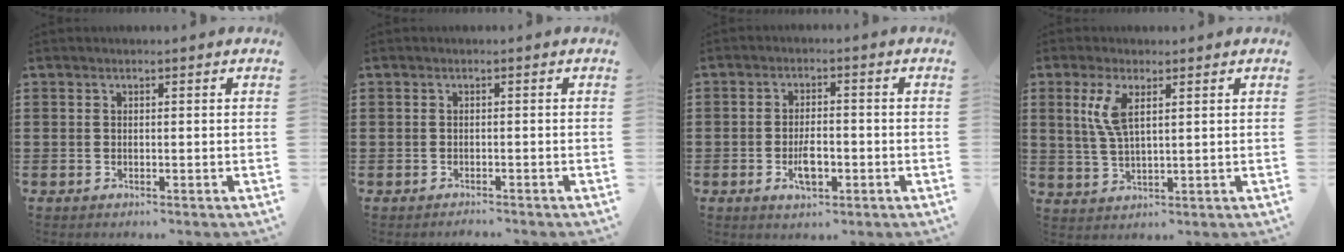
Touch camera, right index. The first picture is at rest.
{"total": 1.0, "force": [-1.0, 0.0, -0.2], "torque": [0.002, 0.002, -0.022]}
{"total": 5.3, "force": [-1.6, 2.4, 4.4], "torque": [-0.077, 0.008, -0.028]}
{"total": 5.1, "force": [1.7, 1.8, 4.4], "torque": [-0.102, 0.003, 0.026]}